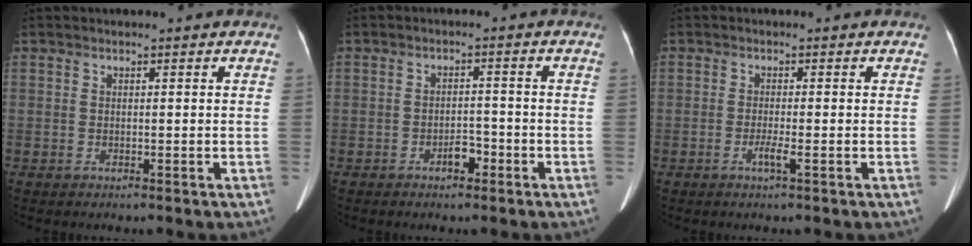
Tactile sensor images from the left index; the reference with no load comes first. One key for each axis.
{"total": 2.6, "fx": -1.7, "fy": 1.2, "fz": 1.5, "tx": -0.024, "ty": 0.005, "tz": -0.028}
{"total": 1.7, "fx": -0.8, "fy": -0.1, "fz": 1.5, "tx": -0.033, "ty": -0.003, "tz": -0.016}